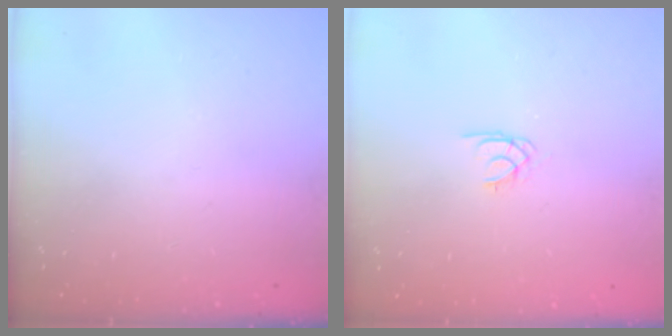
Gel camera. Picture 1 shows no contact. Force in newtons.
{"total": 1.8, "press": 1.8, "slide": 0.3}